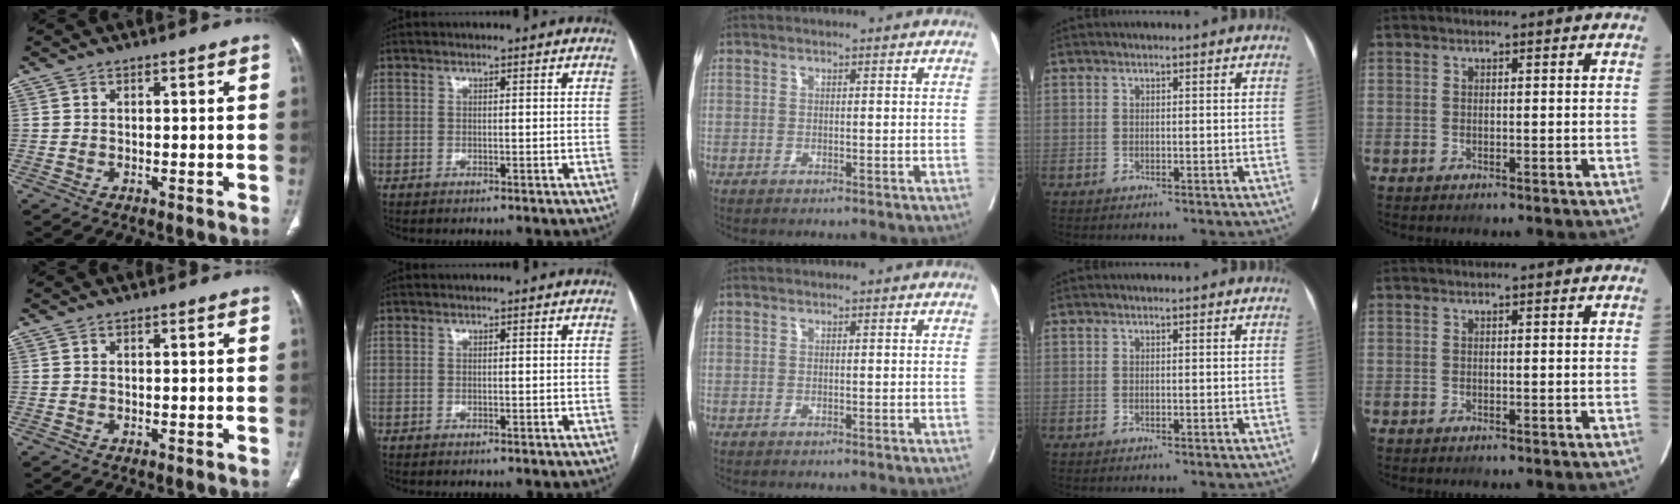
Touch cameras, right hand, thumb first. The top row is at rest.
{}